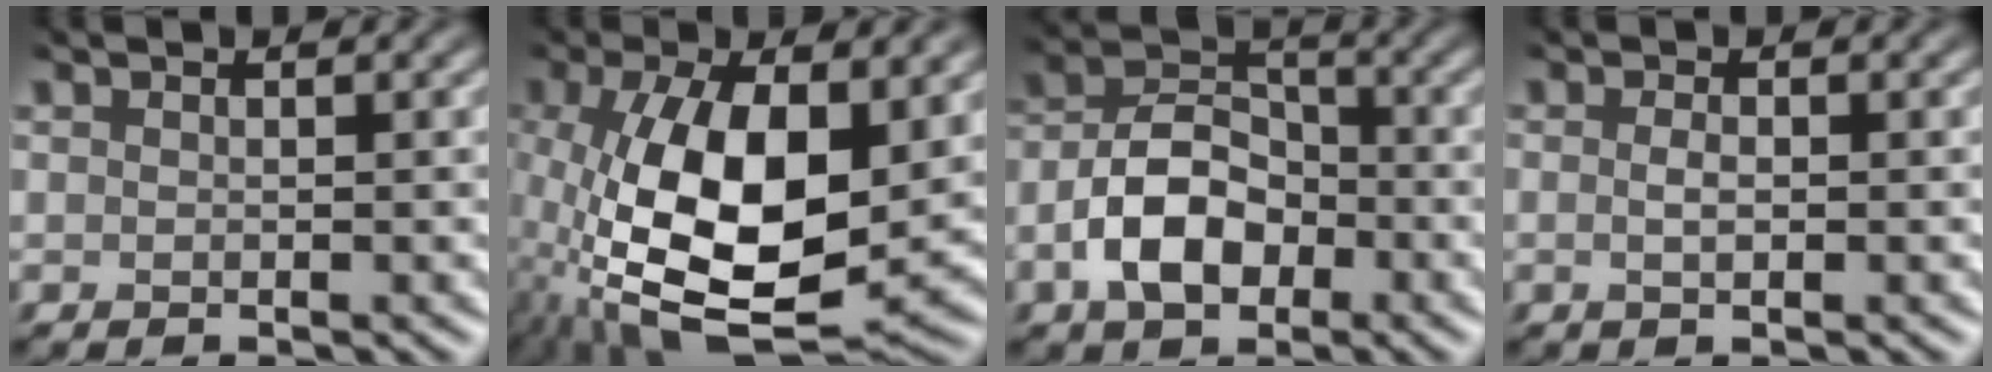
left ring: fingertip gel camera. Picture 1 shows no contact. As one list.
[{"total": 12.7, "force": [-2.2, 5.7, 11.1], "torque": [-0.200, -0.021, -0.037]}, {"total": 5.7, "force": [-3.2, 3.5, 3.1], "torque": [-0.058, -0.001, -0.059]}, {"total": 0.7, "force": [-0.5, 0.2, 0.5], "torque": [-0.013, -0.003, -0.003]}]